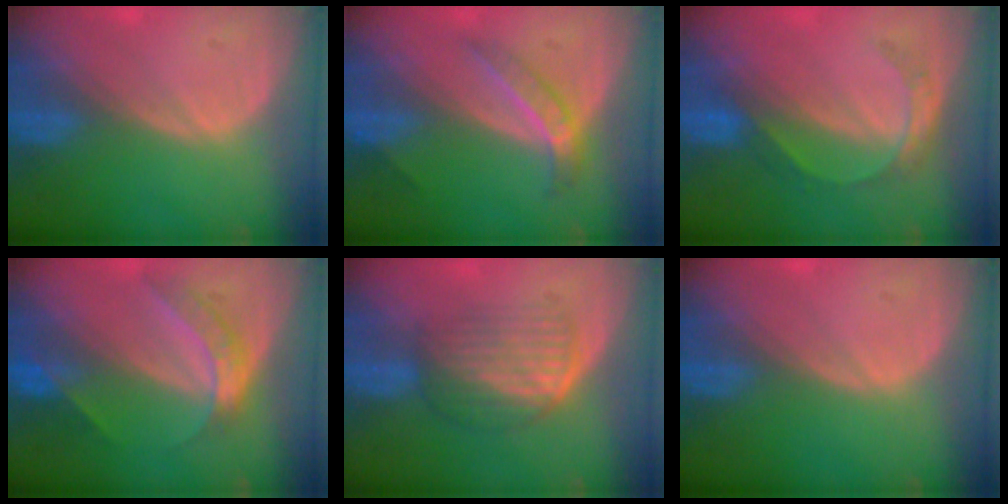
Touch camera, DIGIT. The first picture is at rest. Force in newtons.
{"total": 4.0, "press": 3.9, "slide": 0.7}
{"total": 4.4, "press": 4.1, "slide": 1.4}
{"total": 6.1, "press": 5.1, "slide": 3.2}
{"total": 6.7, "press": 5.8, "slide": 3.2}
{"total": 0.0}